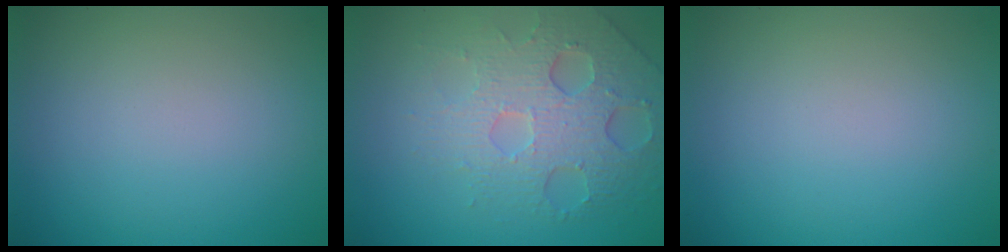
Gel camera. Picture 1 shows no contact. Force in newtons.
{"total": 5.8, "press": 4.5, "slide": 3.7}
{"total": 0.0}